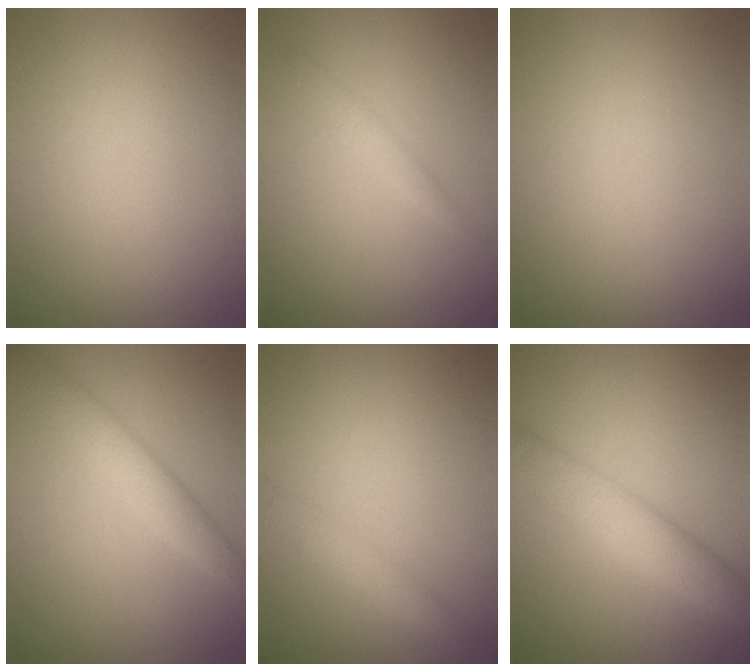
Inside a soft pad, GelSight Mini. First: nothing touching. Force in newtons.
{"total": 1.1, "press": 1.1, "slide": 0.1}
{"total": 0.0}
{"total": 3.2, "press": 3.2, "slide": 0.0}
{"total": 2.3, "press": 2.3, "slide": 0.0}
{"total": 4.8, "press": 4.8, "slide": 0.3}